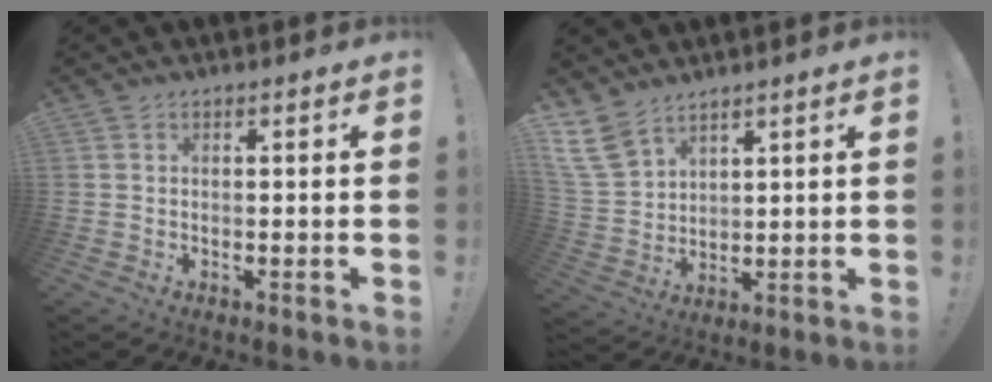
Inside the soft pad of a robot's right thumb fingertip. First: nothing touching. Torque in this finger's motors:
{"motor_torque": [-0.17, 0.10, 0.28, 0.24, 0.00]}